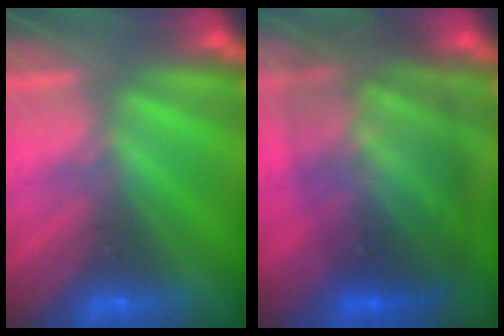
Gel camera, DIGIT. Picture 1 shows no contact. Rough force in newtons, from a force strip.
{"total": 7.8}